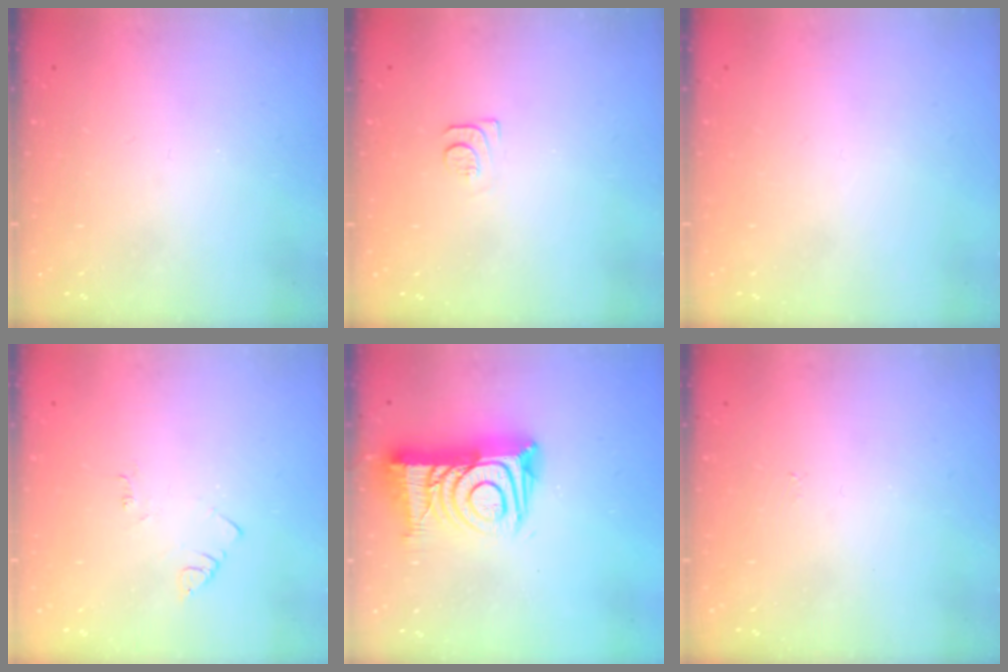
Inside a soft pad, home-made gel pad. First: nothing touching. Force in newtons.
{"total": 4.3, "press": 4.3, "slide": 0.7}
{"total": 1.5, "press": 1.5, "slide": 0.1}
{"total": 2.7, "press": 2.7, "slide": 0.4}
{"total": 17.3, "press": 17.2, "slide": 1.3}
{"total": 3.1, "press": 3.1, "slide": 0.4}